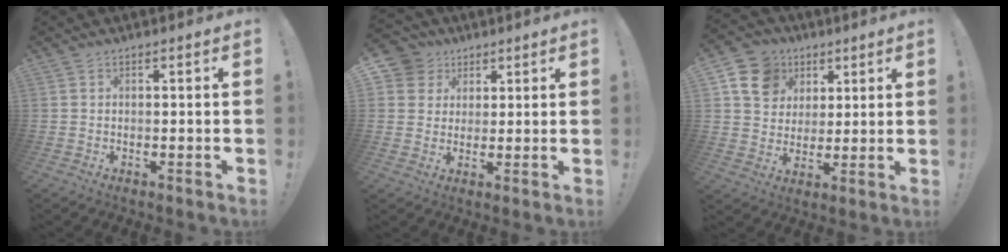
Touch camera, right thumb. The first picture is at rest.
{"total": 7.5, "force": [3.0, 6.7, 1.4], "torque": [-0.021, -0.014, 0.063]}
{"total": 13.0, "force": [5.7, 10.6, 4.8], "torque": [-0.067, -0.028, 0.116]}